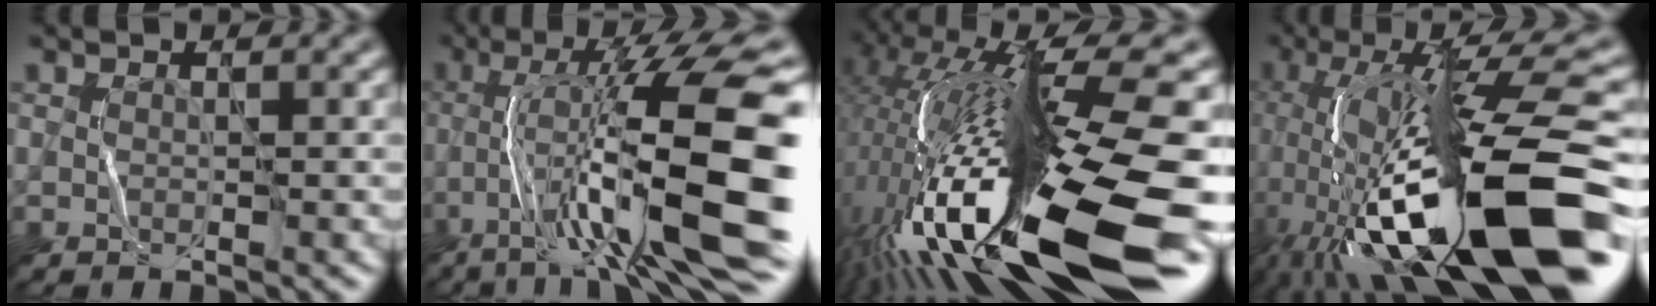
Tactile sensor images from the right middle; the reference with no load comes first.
{"total": 13.3, "force": [-4.6, 2.3, 12.3], "torque": [-0.199, 0.025, -0.067]}
{"total": 19.0, "force": [-4.4, 4.1, 18.0], "torque": [-0.318, 0.018, -0.073]}
{"total": 17.8, "force": [-4.0, 5.0, 16.7], "torque": [-0.288, 0.027, -0.065]}